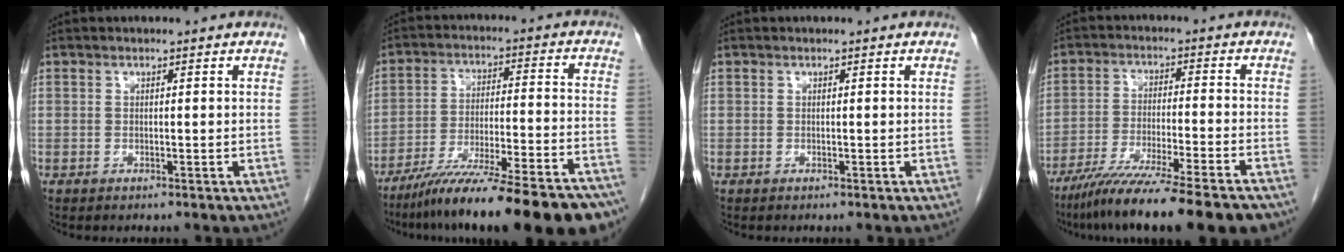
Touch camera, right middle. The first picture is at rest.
{"total": 24.9, "force": [-20.4, 2.0, 14.1], "torque": [-0.151, -0.017, -0.303]}
{"total": 0.0}
{"total": 17.3, "force": [-13.9, 0.3, 10.3], "torque": [-0.141, -0.045, -0.219]}